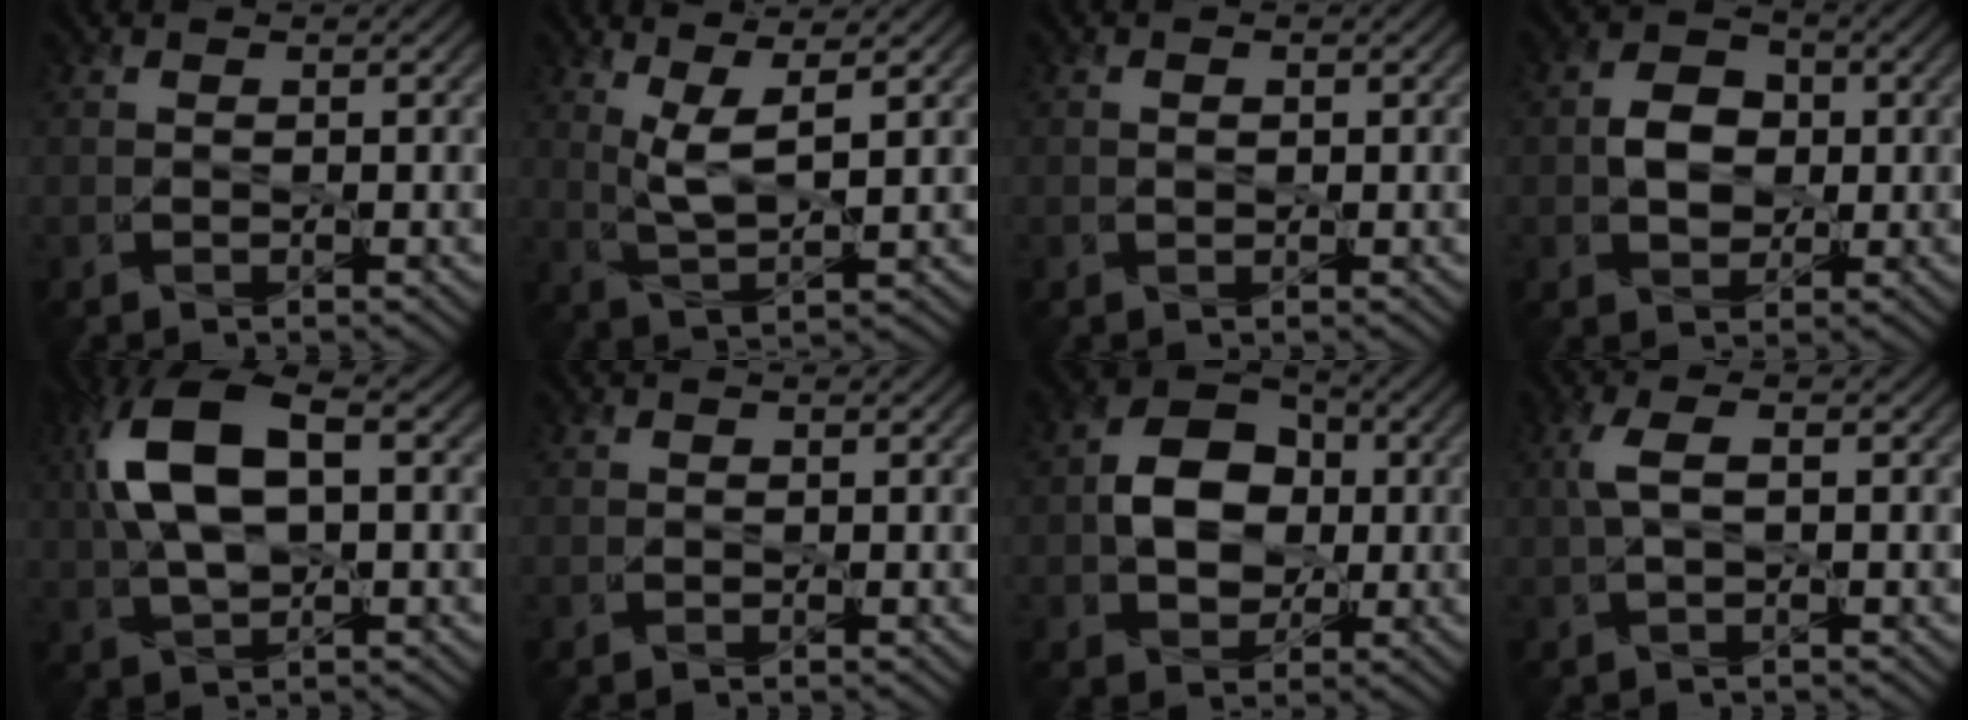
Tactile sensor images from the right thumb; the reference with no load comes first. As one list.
[{"total": 4.8, "force": [2.1, 1.1, 4.2], "torque": [-0.096, -0.002, 0.051]}, {"total": 0.5, "force": [0.1, 0.4, 0.3], "torque": [-0.004, -0.002, 0.002]}, {"total": 4.3, "force": [-0.1, 3.5, 2.4], "torque": [-0.047, 0.002, -0.009]}, {"total": 11.6, "force": [2.0, 5.8, 9.9], "torque": [-0.226, 0.014, 0.037]}, {"total": 0.0}, {"total": 7.0, "force": [-0.2, 5.6, 4.2], "torque": [-0.072, 0.008, -0.013]}, {"total": 3.0, "force": [0.4, 0.8, 2.8], "torque": [-0.066, 0.009, 0.006]}]